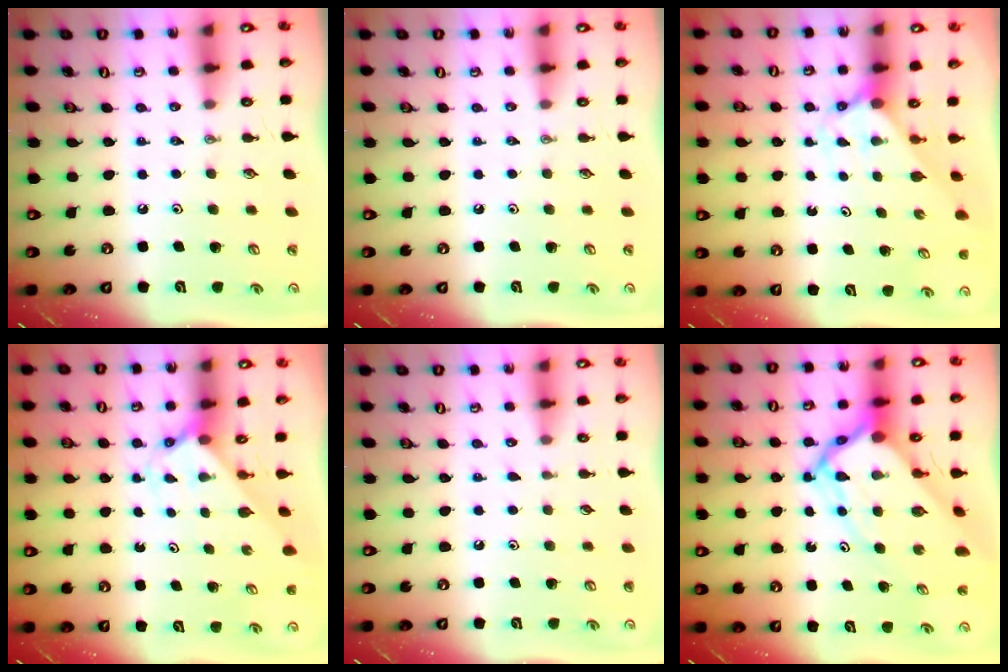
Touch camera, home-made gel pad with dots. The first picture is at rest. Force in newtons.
{"total": 0.0}
{"total": 2.5, "press": 2.5, "slide": 0.2}
{"total": 2.3, "press": 2.3, "slide": 0.2}
{"total": 4.6, "press": 4.5, "slide": 0.5}
{"total": 11.3, "press": 11.2, "slide": 0.9}